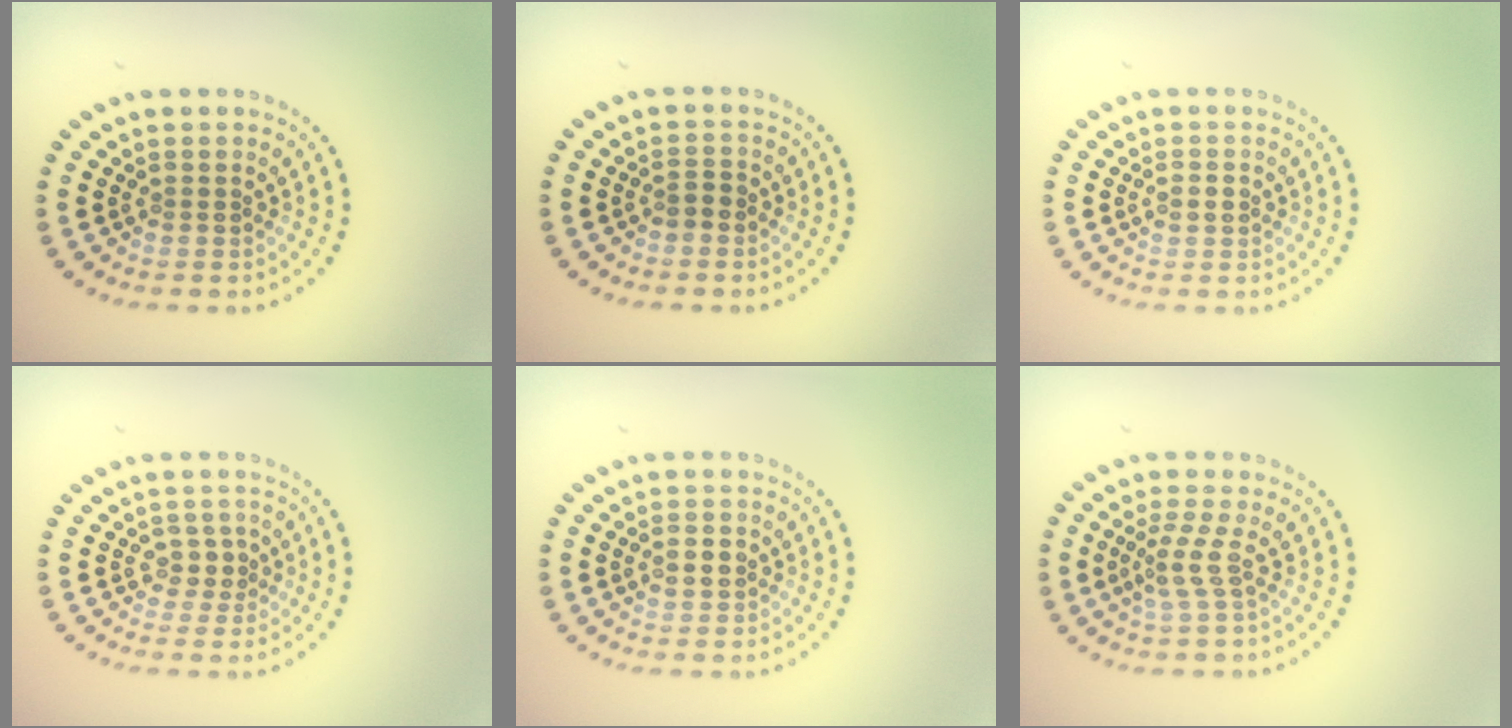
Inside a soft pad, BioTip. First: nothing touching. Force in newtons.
{"total": 1.2, "press": 1.0, "slide": 0.6}
{"total": 0.8, "press": 0.8, "slide": 0.2}
{"total": 1.8, "press": 1.4, "slide": 1.0}
{"total": 1.5, "press": 1.5, "slide": 0.1}
{"total": 2.2, "press": 1.5, "slide": 1.5}